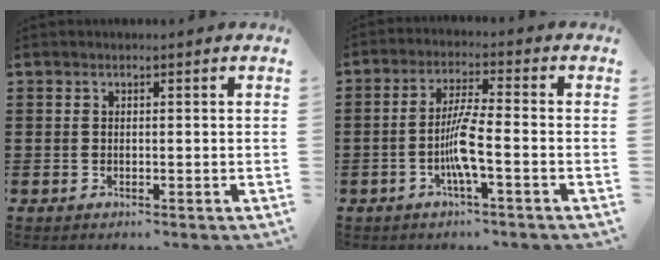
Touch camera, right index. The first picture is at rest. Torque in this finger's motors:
{"motor_torque": [0.46, -0.32, 0.36, 0.06]}